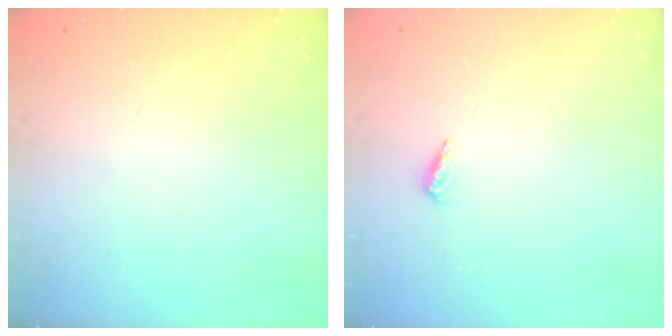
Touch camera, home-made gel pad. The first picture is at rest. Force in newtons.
{"total": 2.6, "press": 2.2, "slide": 1.3}